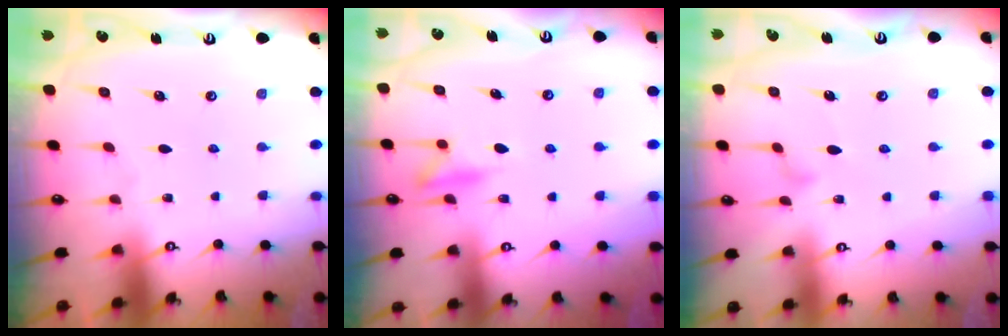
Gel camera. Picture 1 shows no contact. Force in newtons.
{"total": 11.0, "press": 11.0, "slide": 0.2}
{"total": 8.3, "press": 8.3, "slide": 0.4}